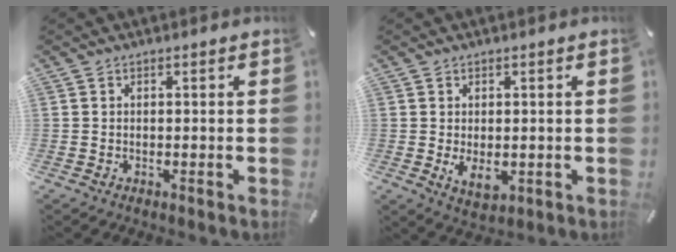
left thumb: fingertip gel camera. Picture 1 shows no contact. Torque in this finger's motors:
{"motor_torque": [0.02, 0.05, 0.20, -0.20, 0.01]}